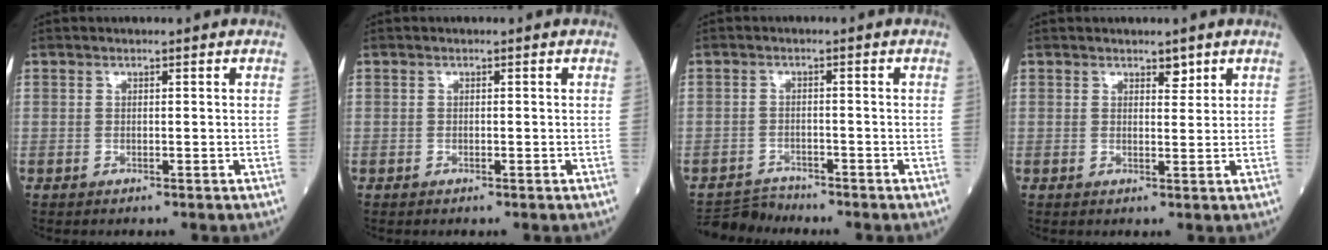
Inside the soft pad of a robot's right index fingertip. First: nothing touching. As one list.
[{"total": 0.0}, {"total": 3.4, "force": [-3.2, 0.1, -1.0], "torque": [0.021, -0.007, -0.057]}, {"total": 1.7, "force": [1.2, 0.7, 0.8], "torque": [-0.009, -0.003, 0.017]}]